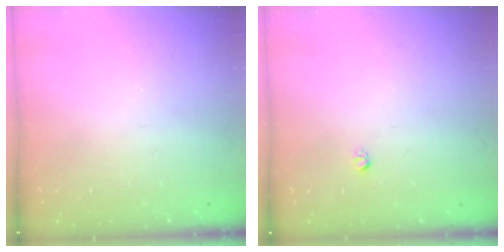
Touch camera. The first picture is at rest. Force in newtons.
{"total": 2.7, "press": 2.7, "slide": 0.3}